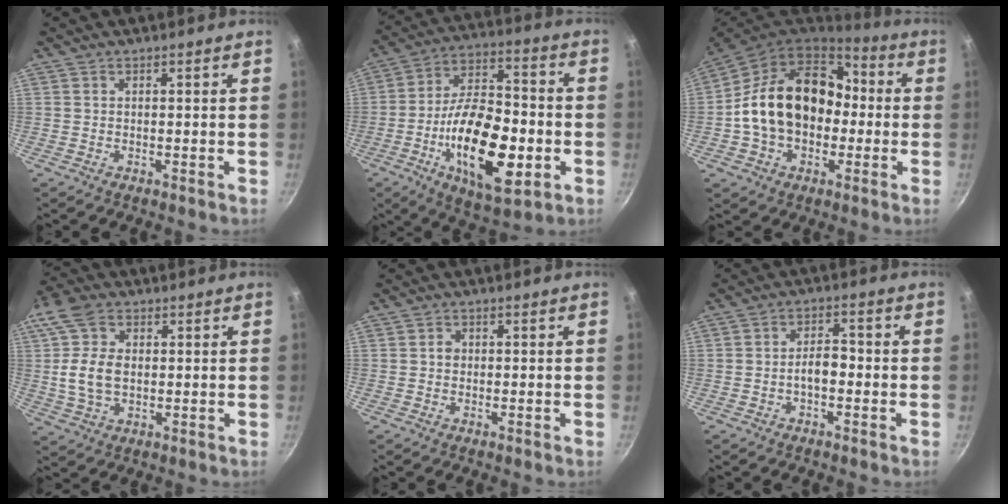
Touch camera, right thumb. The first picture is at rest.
{"total": 22.5, "force": [-5.8, 10.5, 19.1], "torque": [-0.306, 0.027, -0.098]}
{"total": 20.2, "force": [-0.4, 15.0, 13.5], "torque": [-0.205, 0.051, -0.009]}
{"total": 10.8, "force": [1.2, 7.4, 7.7], "torque": [-0.146, 0.007, 0.014]}
{"total": 1.5, "force": [0.0, 1.4, 0.7], "torque": [-0.007, 0.006, -0.001]}
{"total": 4.2, "force": [-1.3, 2.3, 3.3], "torque": [-0.041, 0.023, -0.025]}